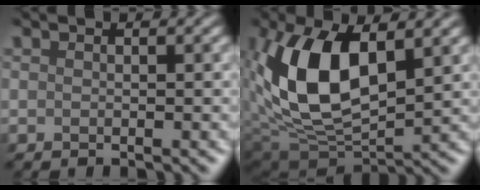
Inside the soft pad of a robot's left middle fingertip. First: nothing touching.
{"total": 10.1, "force": [2.4, 5.5, 8.2], "torque": [-0.182, 0.004, 0.040]}